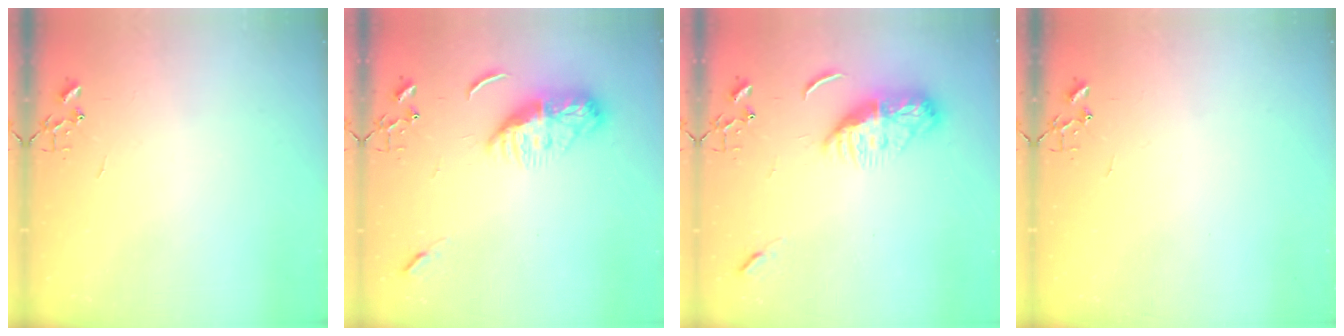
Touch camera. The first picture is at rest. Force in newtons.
{"total": 12.5, "press": 12.5, "slide": 1.1}
{"total": 12.5, "press": 12.5, "slide": 1.1}
{"total": 0.0}